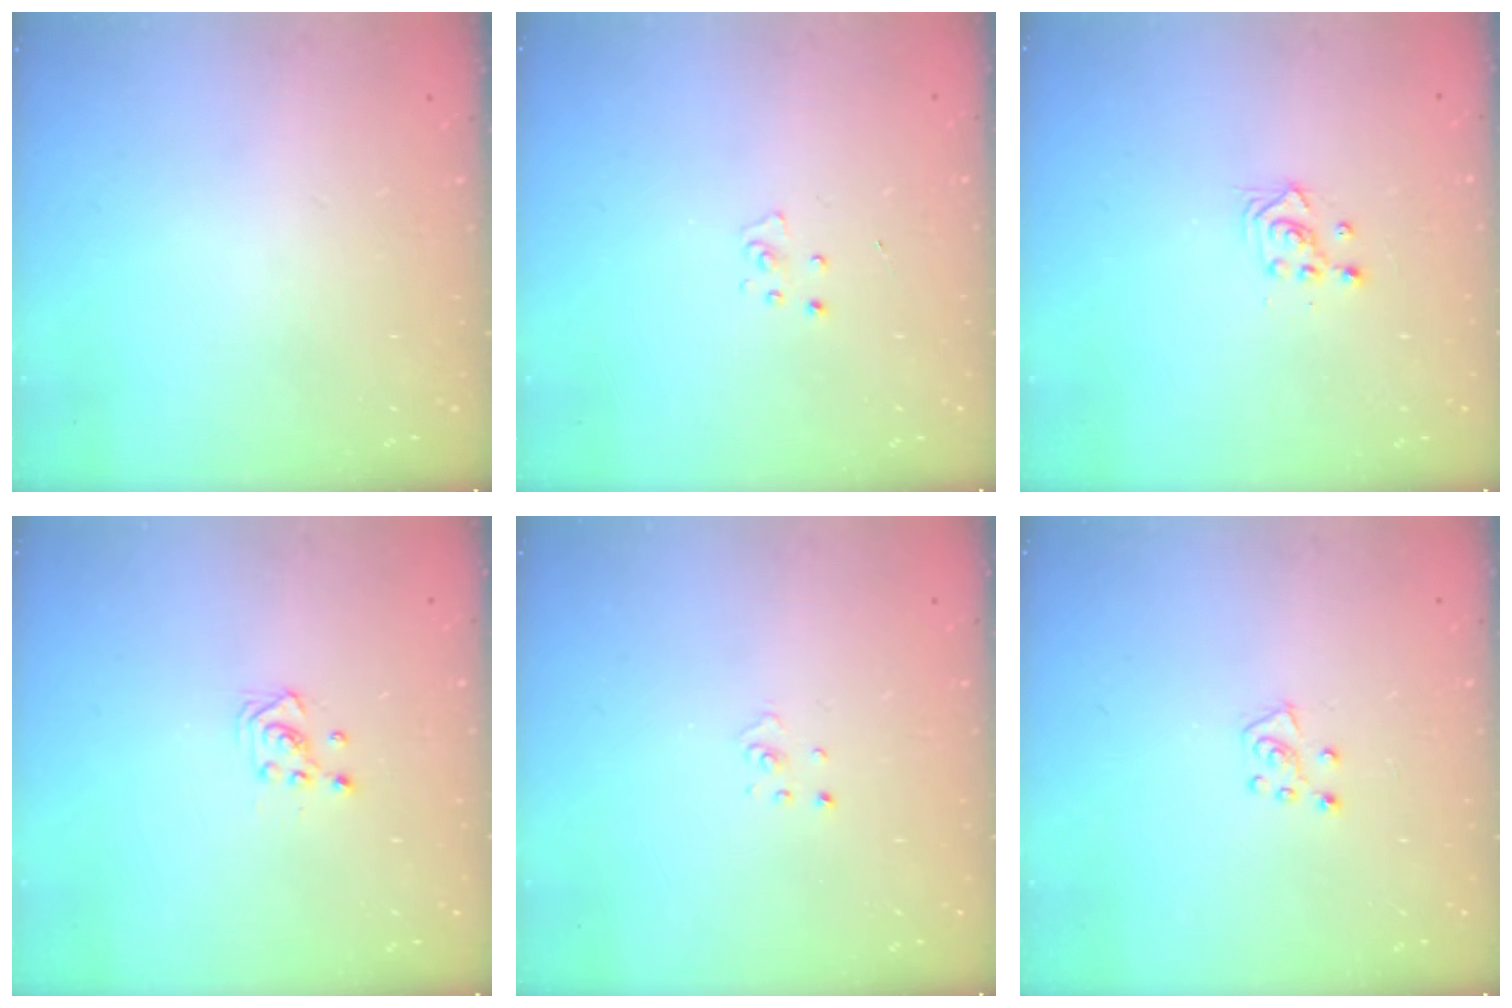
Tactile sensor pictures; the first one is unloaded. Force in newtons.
{"total": 2.7, "press": 2.7, "slide": 0.3}
{"total": 2.3, "press": 2.3, "slide": 0.3}
{"total": 3.1, "press": 3.1, "slide": 0.2}
{"total": 1.1, "press": 1.1, "slide": 0.1}
{"total": 5.3, "press": 5.3, "slide": 0.4}